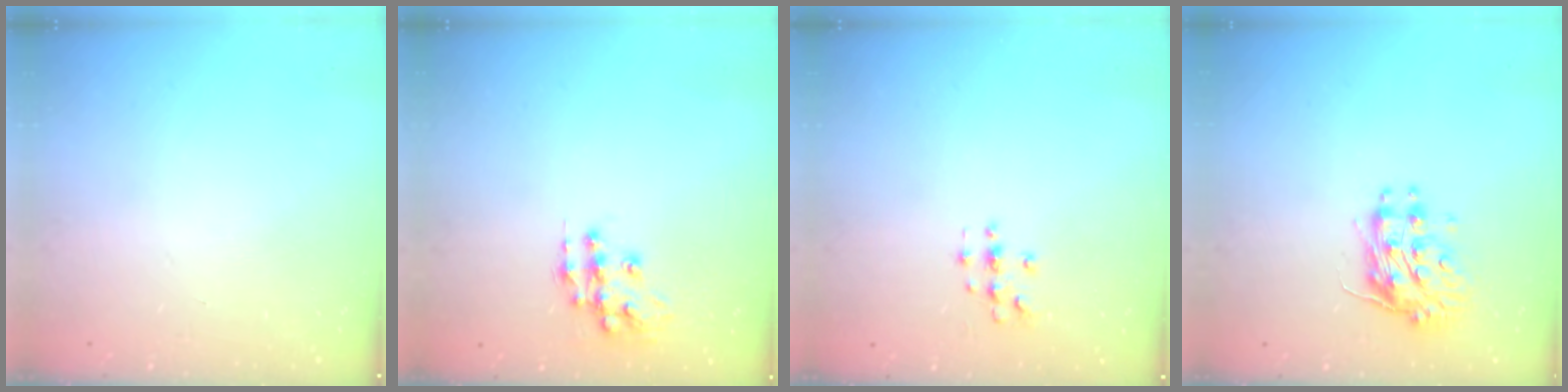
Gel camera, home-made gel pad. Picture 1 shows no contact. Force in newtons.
{"total": 11.5, "press": 11.5, "slide": 0.7}
{"total": 2.9, "press": 2.9, "slide": 0.3}
{"total": 10.4, "press": 10.4, "slide": 0.8}